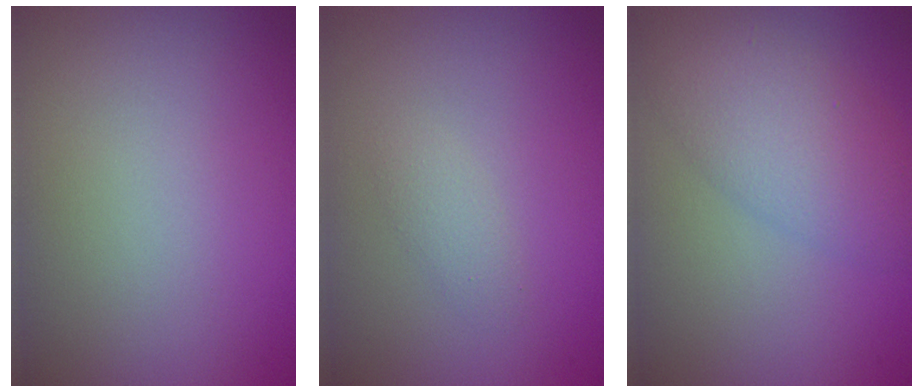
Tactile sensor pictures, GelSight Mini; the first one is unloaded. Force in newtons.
{"total": 1.2, "press": 1.2, "slide": 0.0}
{"total": 4.7, "press": 4.7, "slide": 0.1}